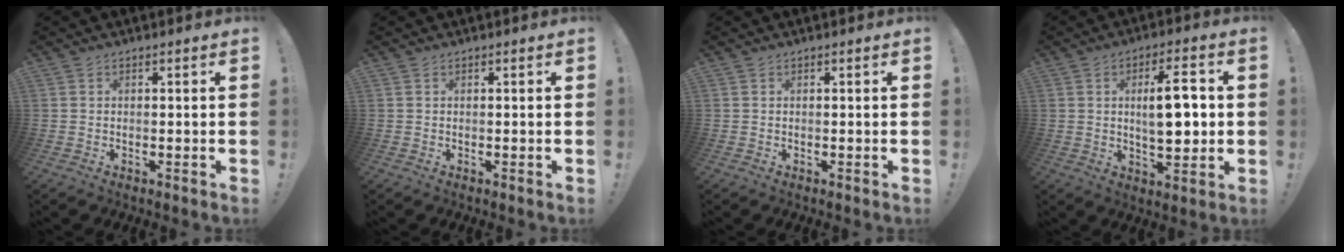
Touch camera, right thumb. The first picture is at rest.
{"total": 0.0}
{"total": 0.0}
{"total": 11.4, "force": [0.8, 4.4, 10.5], "torque": [-0.153, -0.003, 0.008]}